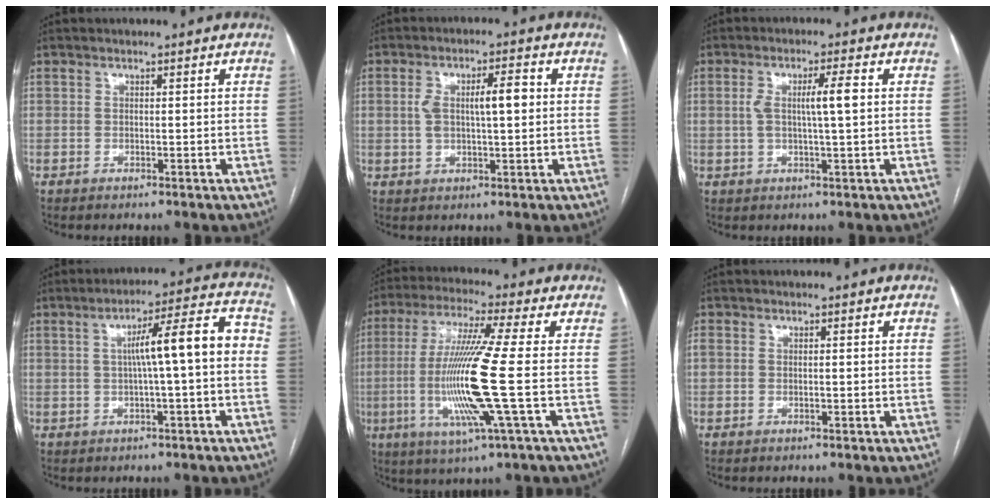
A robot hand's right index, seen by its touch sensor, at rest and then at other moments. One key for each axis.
{"total": 6.5, "fx": 0.8, "fy": 1.8, "fz": 6.2, "tx": -0.118, "ty": 0.019, "tz": 0.019}
{"total": 5.3, "fx": 0.6, "fy": 0.2, "fz": 5.2, "tx": -0.099, "ty": 0.009, "tz": 0.013}
{"total": 9.5, "fx": -0.2, "fy": 0.7, "fz": 9.5, "tx": -0.137, "ty": 0.032, "tz": -0.004}
{"total": 14.9, "fx": -2.4, "fy": -1.3, "fz": 14.7, "tx": -0.304, "ty": -0.014, "tz": -0.054}
{"total": 0.9, "fx": -0.2, "fy": 0.5, "fz": 0.8, "tx": -0.025, "ty": 0.006, "tz": -0.001}